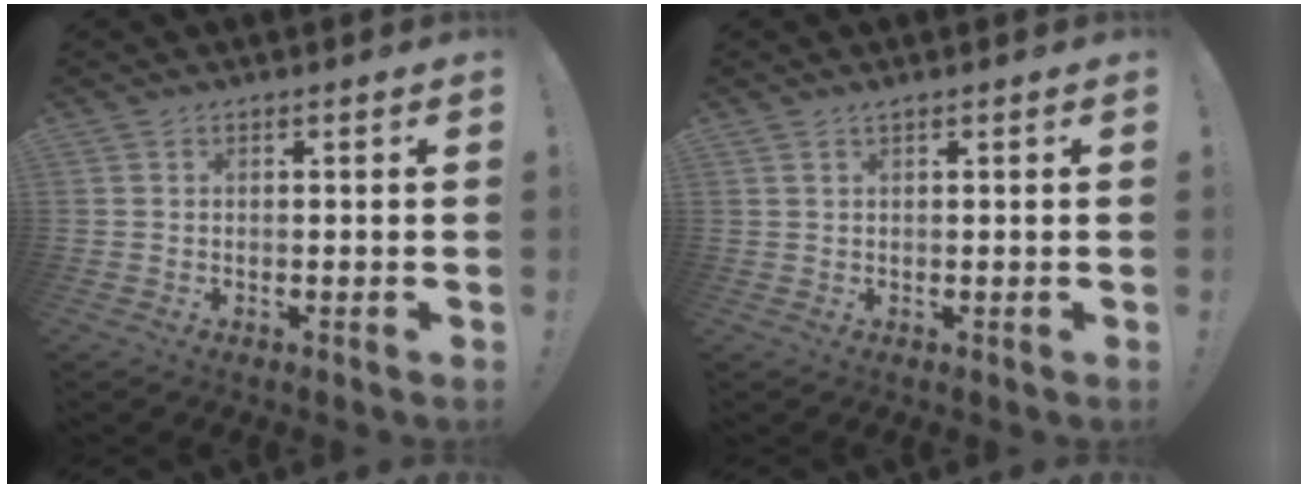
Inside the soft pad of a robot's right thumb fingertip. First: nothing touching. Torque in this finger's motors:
{"motor_torque": [0.09, -0.01, 0.06, 0.07, 0.00]}